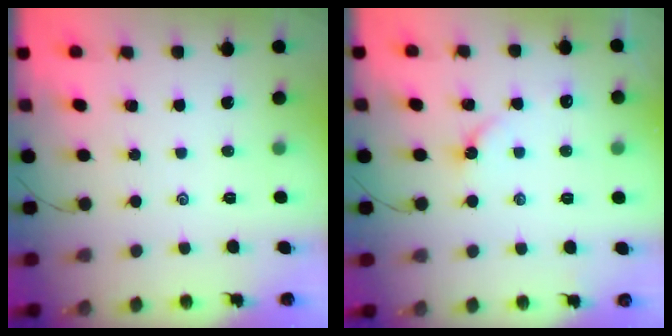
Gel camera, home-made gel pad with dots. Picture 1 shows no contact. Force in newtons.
{"total": 2.9, "press": 2.9, "slide": 0.5}